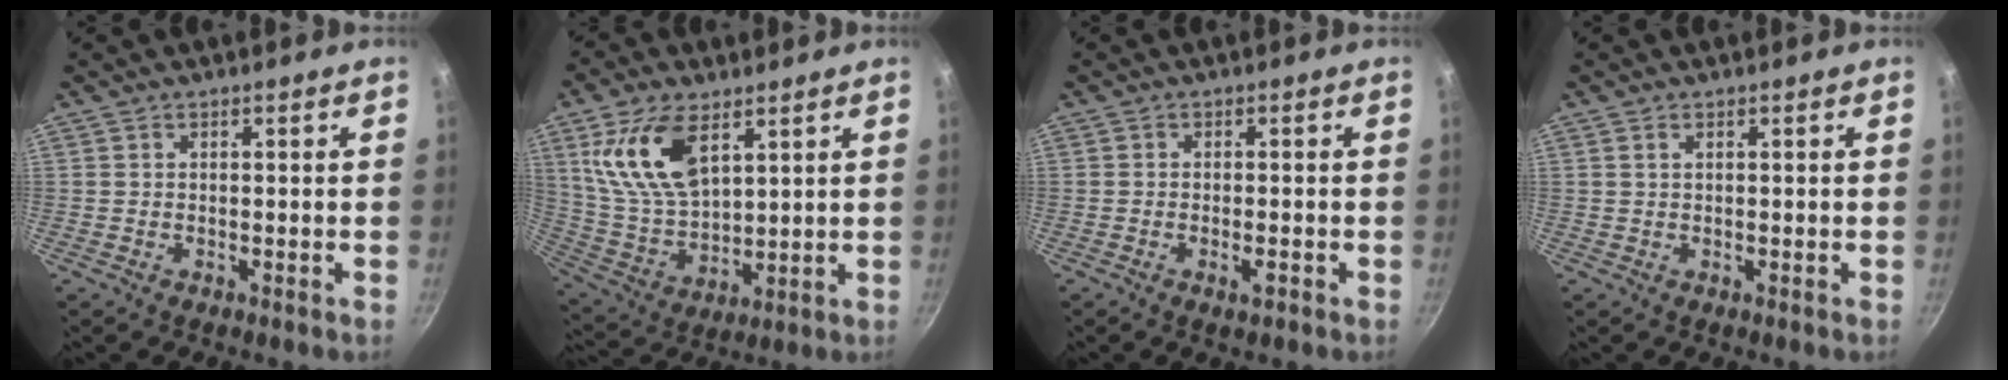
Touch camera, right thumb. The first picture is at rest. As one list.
[{"total": 15.3, "force": [6.7, 8.0, 11.2], "torque": [-0.201, -0.026, 0.143]}, {"total": 2.0, "force": [-0.9, 0.7, 1.6], "torque": [-0.029, 0.004, -0.017]}, {"total": 0.8, "force": [0.5, 0.3, 0.6], "torque": [-0.011, 0.002, 0.008]}]